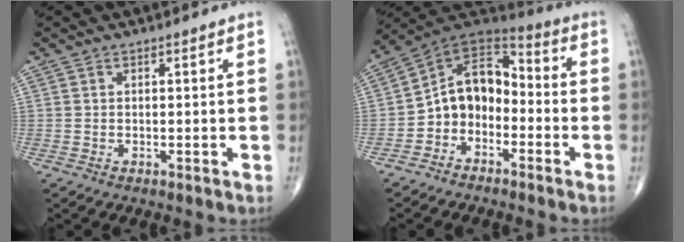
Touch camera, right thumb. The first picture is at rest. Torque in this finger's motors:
{"motor_torque": [0.35, 0.35, 0.15, -0.14, 0.37]}